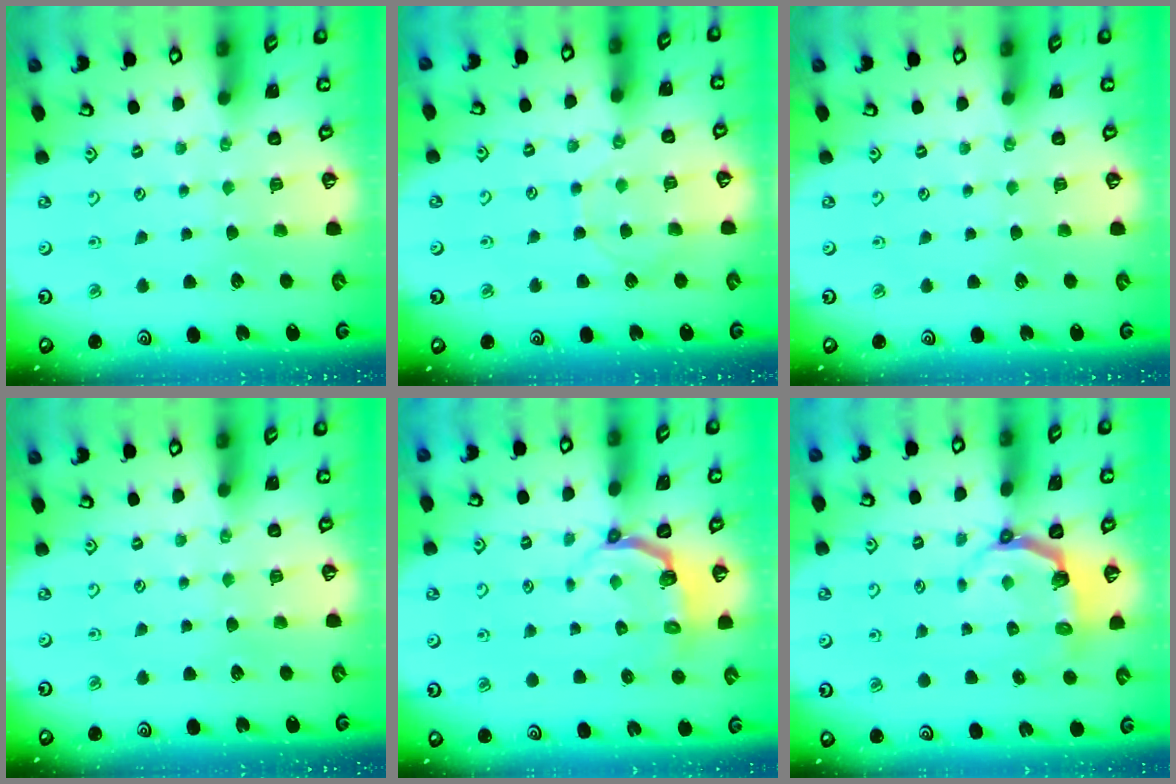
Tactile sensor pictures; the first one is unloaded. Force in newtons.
{"total": 6.2, "press": 6.1, "slide": 0.7}
{"total": 0.0}
{"total": 0.0}
{"total": 4.1, "press": 2.7, "slide": 3.0}
{"total": 4.6, "press": 3.0, "slide": 3.4}